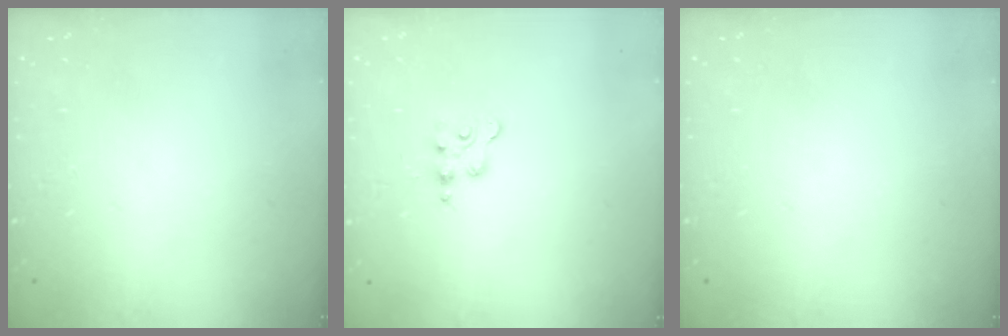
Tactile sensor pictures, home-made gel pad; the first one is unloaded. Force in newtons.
{"total": 3.4, "press": 3.4, "slide": 0.3}
{"total": 0.0}